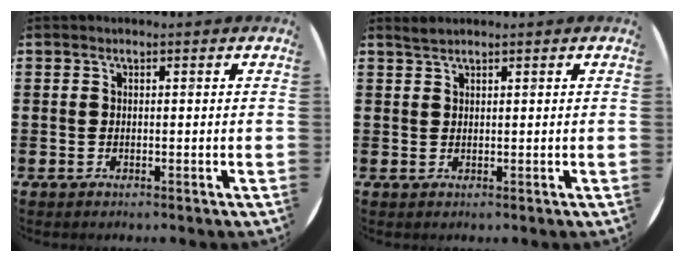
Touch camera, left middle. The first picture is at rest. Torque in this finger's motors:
{"motor_torque": [0.16, -0.16, -0.01, 0.00]}